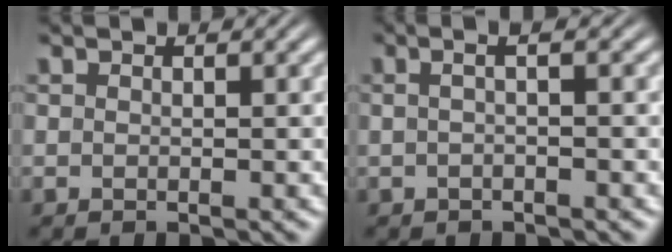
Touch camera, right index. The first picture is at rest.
{"total": 2.1, "force": [-0.1, 0.2, 2.1], "torque": [-0.027, 0.013, -0.009]}